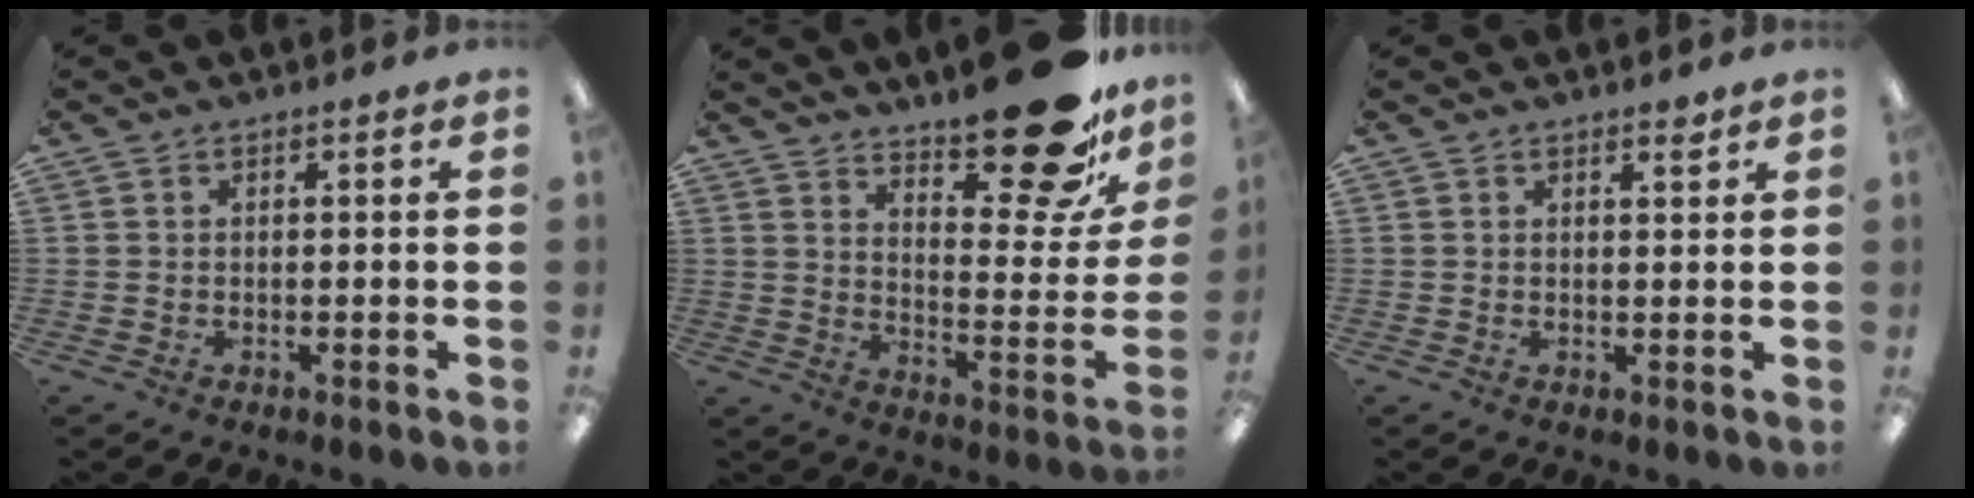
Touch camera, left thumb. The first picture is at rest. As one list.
[{"total": 22.5, "force": [16.5, 7.3, 13.5], "torque": [-0.167, -0.120, 0.266]}, {"total": 1.9, "force": [1.6, 0.3, 1.0], "torque": [-0.006, -0.008, 0.024]}]